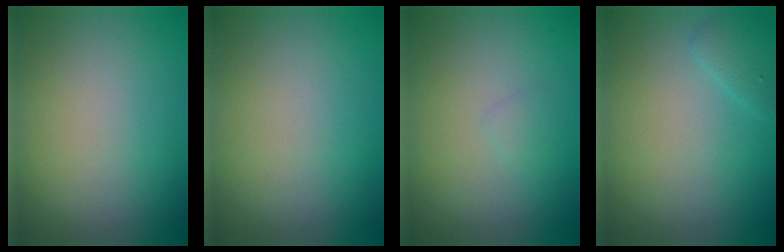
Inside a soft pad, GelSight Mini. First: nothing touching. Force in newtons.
{"total": 0.0}
{"total": 0.6, "press": 0.6, "slide": 0.1}
{"total": 1.4, "press": 1.4, "slide": 0.1}